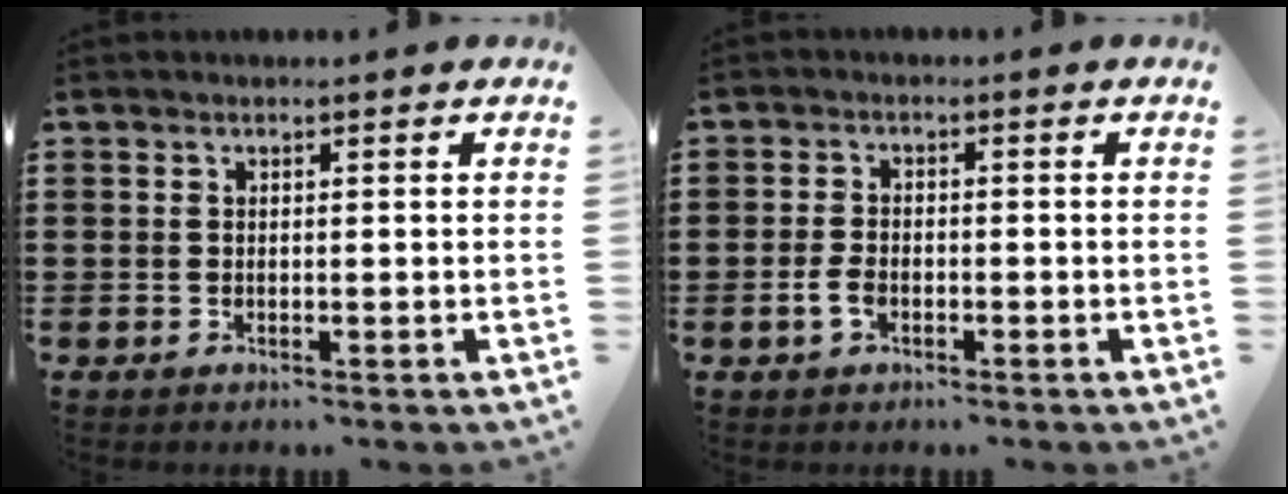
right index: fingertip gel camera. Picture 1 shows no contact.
{"total": 2.8, "force": [-1.2, 1.5, 2.1], "torque": [-0.054, -0.004, -0.026]}